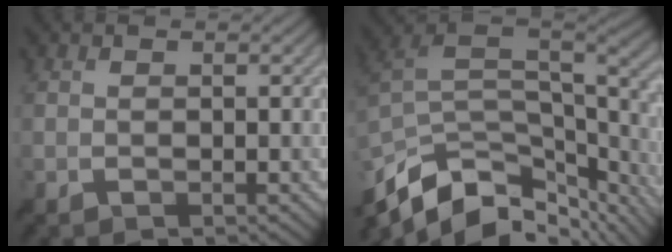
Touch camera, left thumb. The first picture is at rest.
{"total": 13.6, "force": [-7.3, 6.7, 9.4], "torque": [-0.231, -0.029, -0.113]}